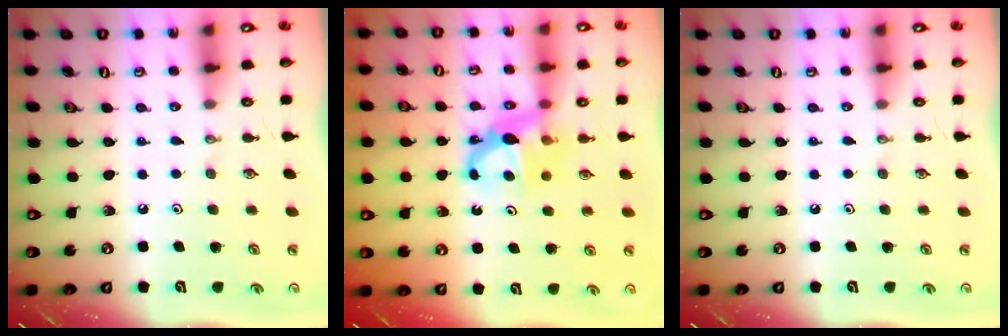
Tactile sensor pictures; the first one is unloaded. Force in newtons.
{"total": 7.3, "press": 7.3, "slide": 0.4}
{"total": 0.0}